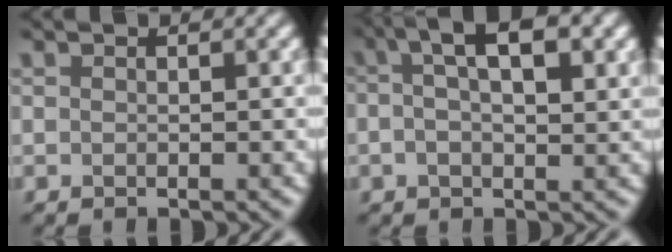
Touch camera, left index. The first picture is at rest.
{"total": 6.3, "force": [1.9, 2.6, 5.4], "torque": [-0.086, 0.015, 0.023]}